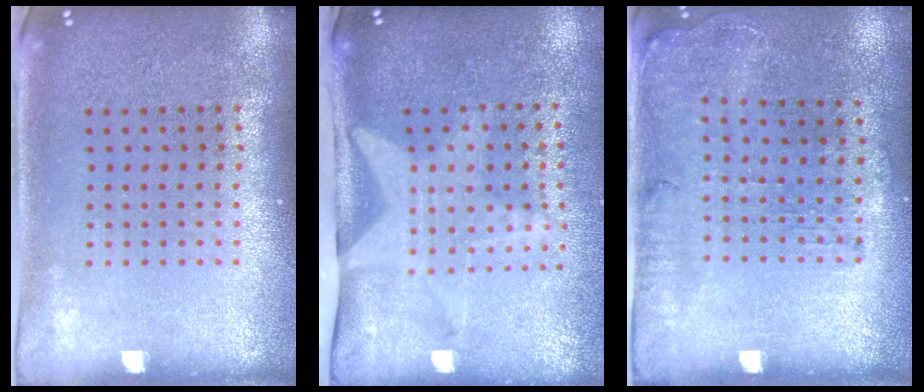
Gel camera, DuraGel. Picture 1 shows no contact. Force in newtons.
{"total": 2.0, "press": 1.5, "slide": 1.3}
{"total": 1.2, "press": 1.1, "slide": 0.5}